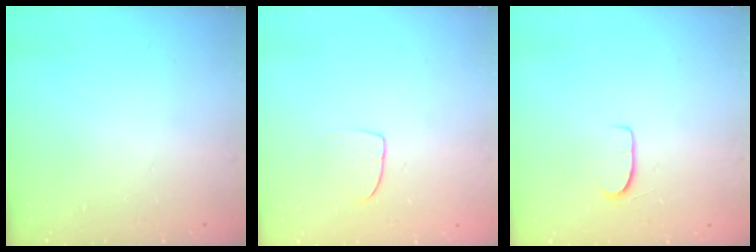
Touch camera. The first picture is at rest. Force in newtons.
{"total": 6.4, "press": 6.4, "slide": 0.5}
{"total": 6.1, "press": 6.1, "slide": 0.5}